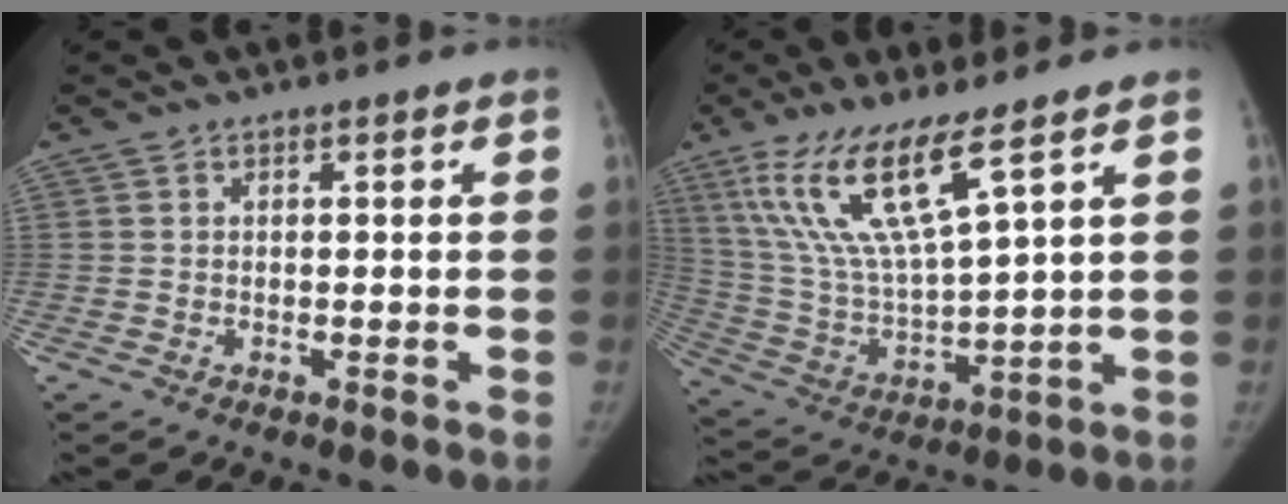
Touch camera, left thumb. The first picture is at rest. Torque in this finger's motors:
{"motor_torque": [0.53, 0.08, 2.02, -0.75, 0.22]}